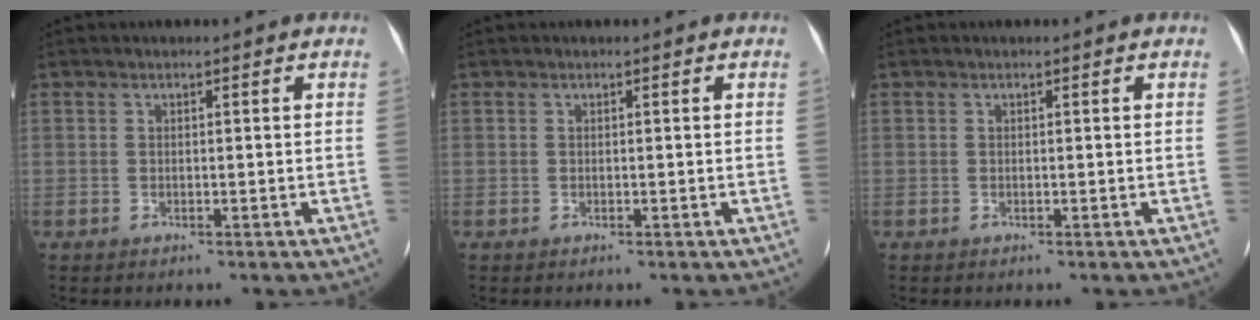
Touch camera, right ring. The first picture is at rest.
{"total": 0.0}
{"total": 0.0}